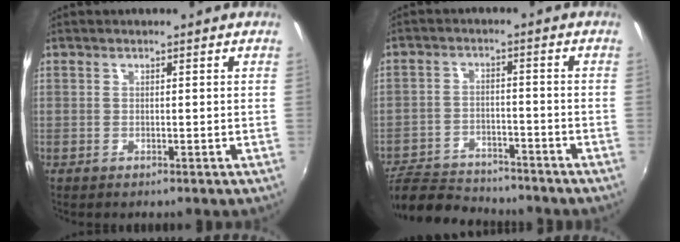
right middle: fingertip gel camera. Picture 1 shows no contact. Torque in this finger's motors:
{"motor_torque": [0.63, -0.91, -0.29, -0.09]}